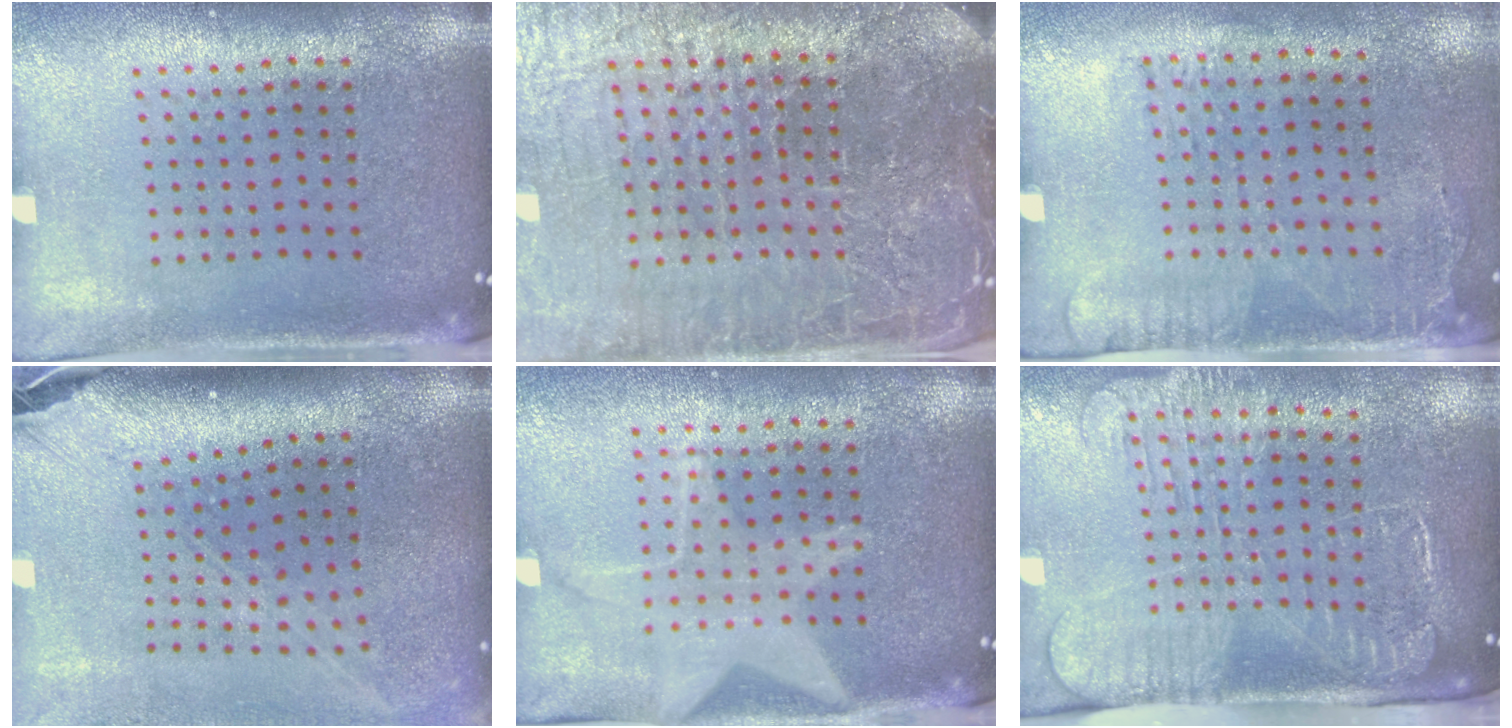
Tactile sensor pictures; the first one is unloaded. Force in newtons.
{"total": 6.4, "press": 5.7, "slide": 3.0}
{"total": 1.7, "press": 1.2, "slide": 1.2}
{"total": 2.8, "press": 2.0, "slide": 1.9}
{"total": 1.5, "press": 1.5, "slide": 0.2}
{"total": 2.6, "press": 2.1, "slide": 1.6}